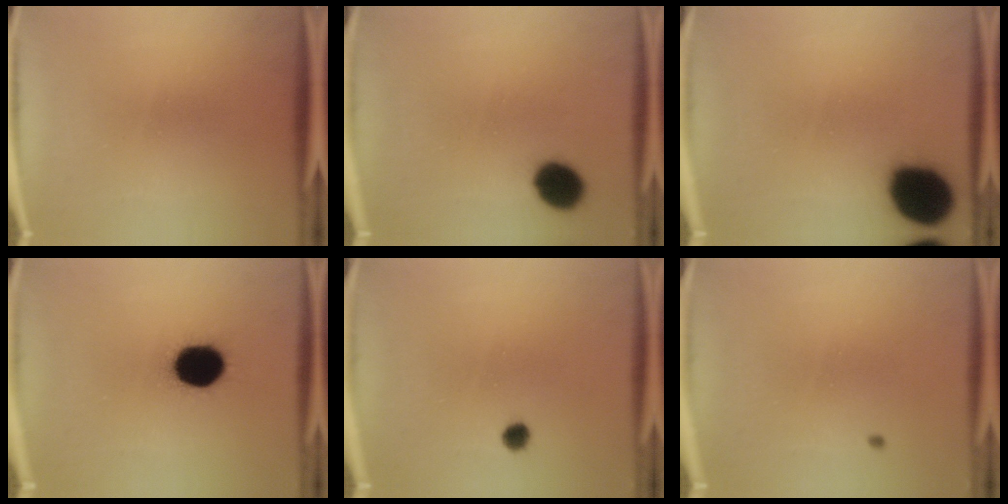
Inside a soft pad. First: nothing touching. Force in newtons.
{"total": 8.5}
{"total": 17.1}
{"total": 15.8}
{"total": 1.8}
{"total": 0.6}